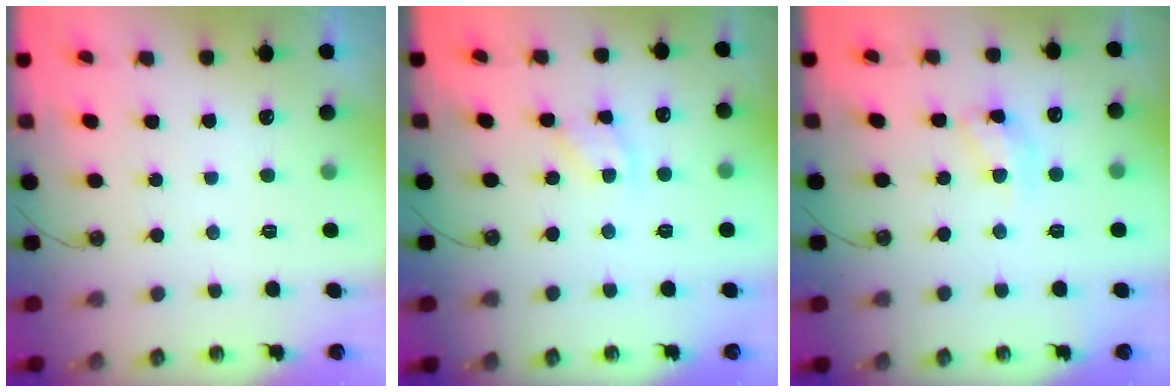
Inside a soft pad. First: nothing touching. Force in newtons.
{"total": 4.0, "press": 4.0, "slide": 0.3}
{"total": 9.5, "press": 9.5, "slide": 0.6}